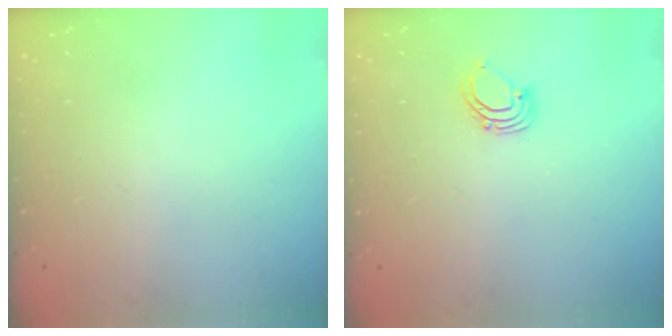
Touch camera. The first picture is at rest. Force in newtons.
{"total": 2.9, "press": 2.9, "slide": 0.3}